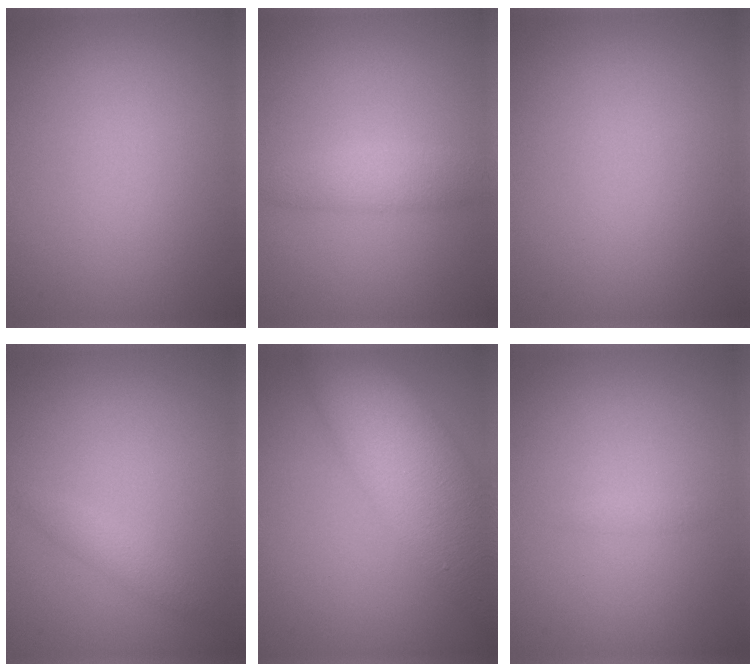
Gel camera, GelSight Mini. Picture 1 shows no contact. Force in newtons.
{"total": 2.7, "press": 2.7, "slide": 0.1}
{"total": 0.0}
{"total": 1.3, "press": 1.3, "slide": 0.0}
{"total": 11.5, "press": 11.5, "slide": 0.8}
{"total": 0.6, "press": 0.6, "slide": 0.0}